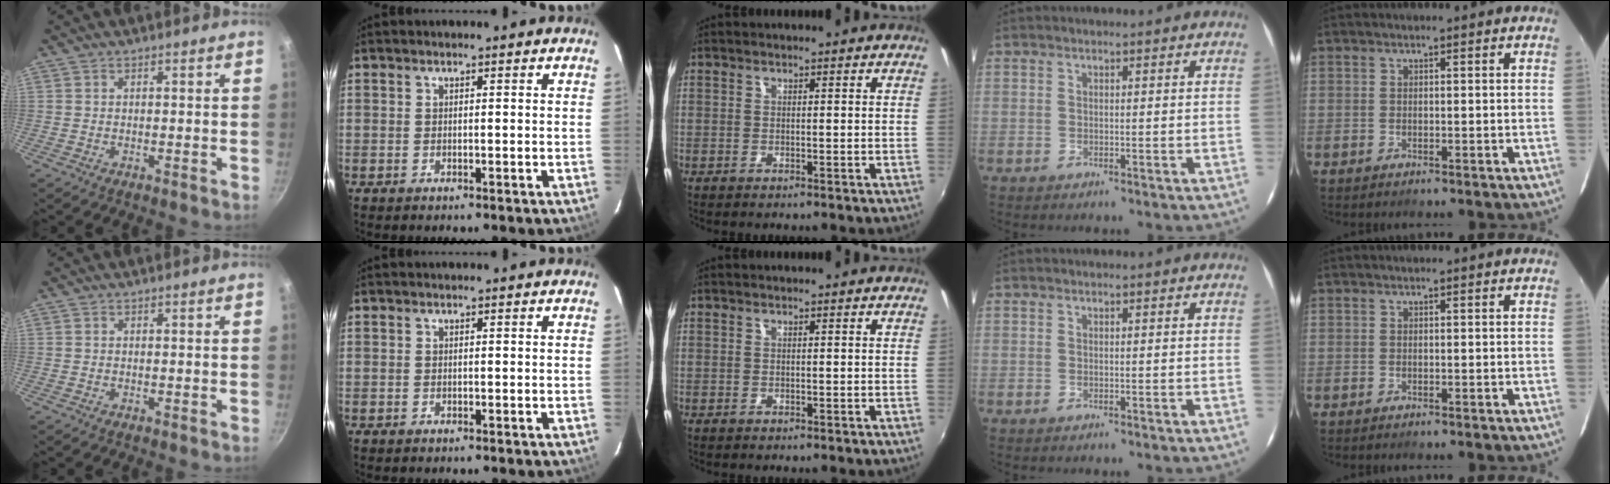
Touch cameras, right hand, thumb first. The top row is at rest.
{}